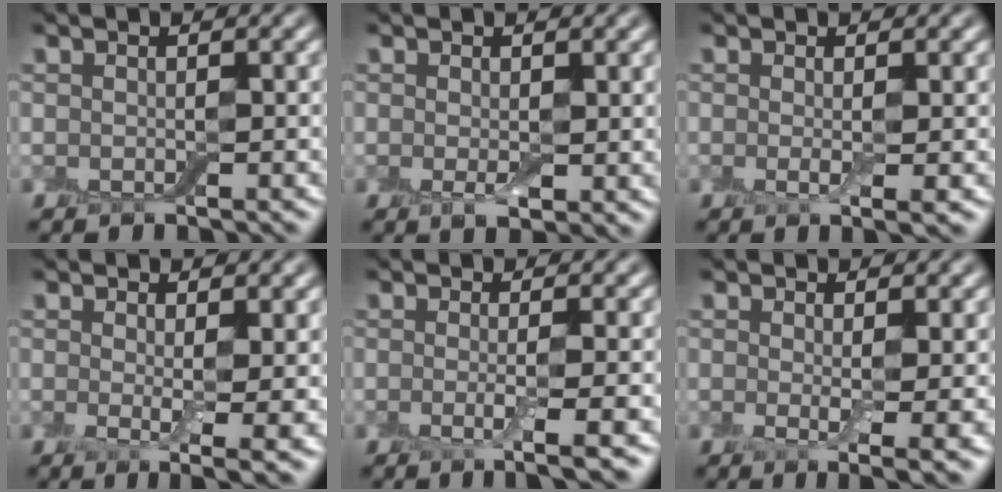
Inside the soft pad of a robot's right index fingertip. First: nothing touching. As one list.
[{"total": 1.6, "force": [0.0, 0.8, 1.4], "torque": [-0.024, -0.007, 0.002]}, {"total": 1.7, "force": [0.0, 0.2, 1.7], "torque": [-0.030, -0.007, -0.002]}, {"total": 4.1, "force": [0.5, 0.9, 3.9], "torque": [-0.058, -0.018, 0.010]}, {"total": 3.4, "force": [-0.6, 0.8, 3.3], "torque": [-0.047, -0.008, -0.012]}, {"total": 3.4, "force": [0.2, 0.6, 3.4], "torque": [-0.051, -0.015, 0.006]}]